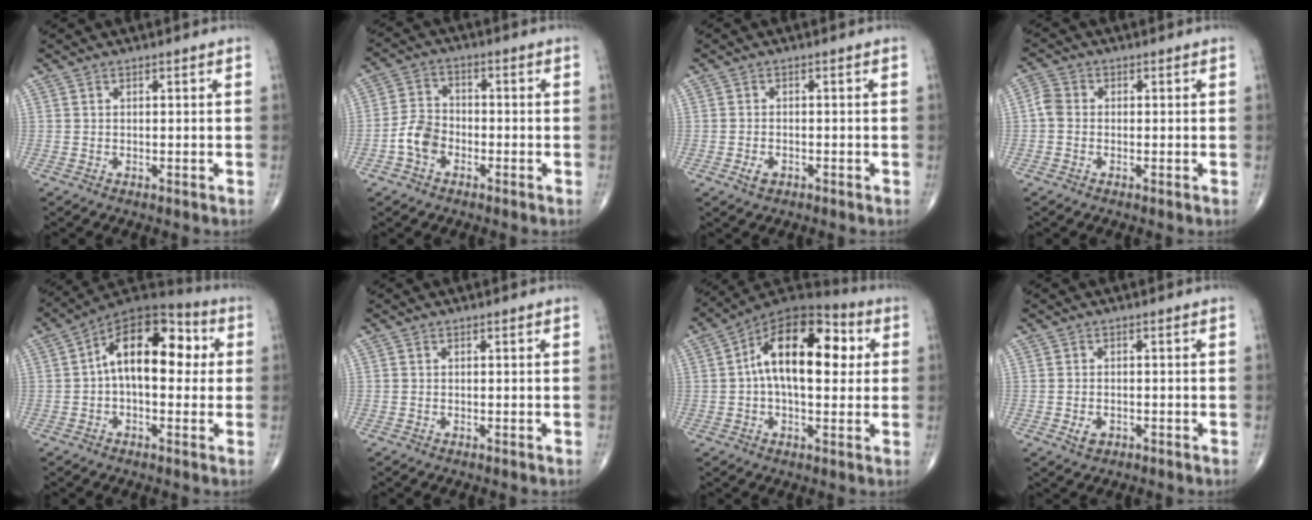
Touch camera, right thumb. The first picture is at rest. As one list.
[{"total": 5.6, "force": [-2.3, 4.1, 3.1], "torque": [-0.046, 0.023, -0.051]}, {"total": 2.0, "force": [-1.0, 1.3, 1.3], "torque": [-0.023, 0.005, -0.015]}, {"total": 2.9, "force": [-0.4, 2.4, 1.6], "torque": [-0.029, 0.007, -0.018]}, {"total": 16.2, "force": [2.0, 9.0, 13.3], "torque": [-0.174, 0.044, 0.021]}, {"total": 0.0}, {"total": 18.8, "force": [3.1, 9.9, 15.7], "torque": [-0.226, 0.030, 0.036]}, {"total": 2.3, "force": [-0.9, 1.5, 1.4], "torque": [-0.022, 0.003, -0.011]}]